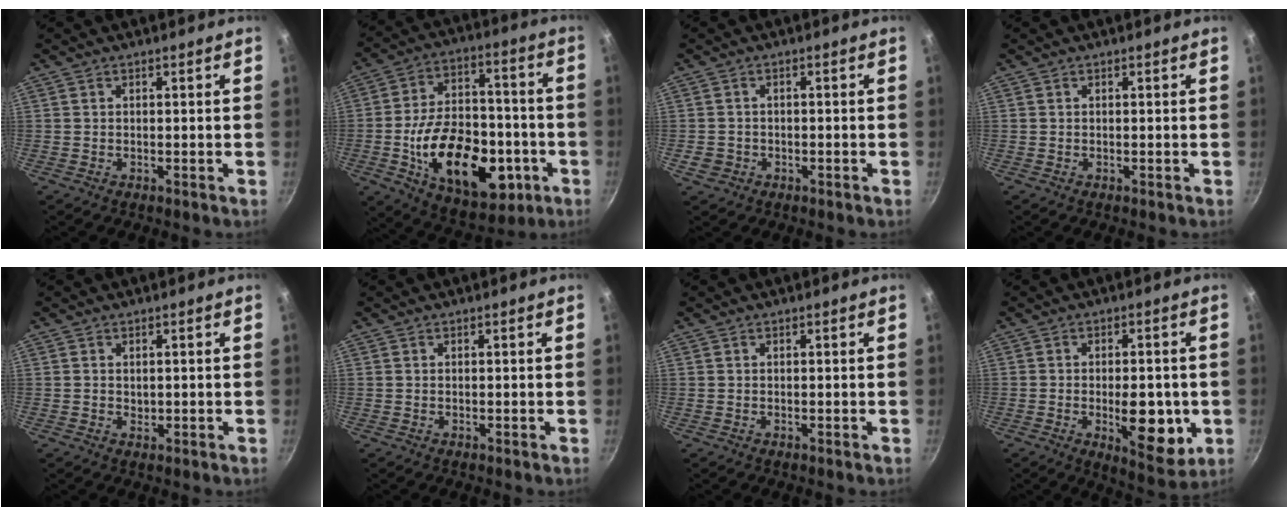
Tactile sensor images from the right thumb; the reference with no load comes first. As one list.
[{"total": 24.8, "force": [-6.7, 14.9, 18.6], "torque": [-0.267, 0.036, -0.091]}, {"total": 2.7, "force": [-1.0, 2.3, 1.0], "torque": [-0.016, 0.013, -0.009]}, {"total": 0.0}, {"total": 0.9, "force": [0.2, 0.7, 0.4], "torque": [-0.004, -0.001, 0.004]}, {"total": 0.0}, {"total": 0.0}, {"total": 12.3, "force": [-2.3, 5.7, 10.6], "torque": [-0.110, -0.012, -0.024]}]